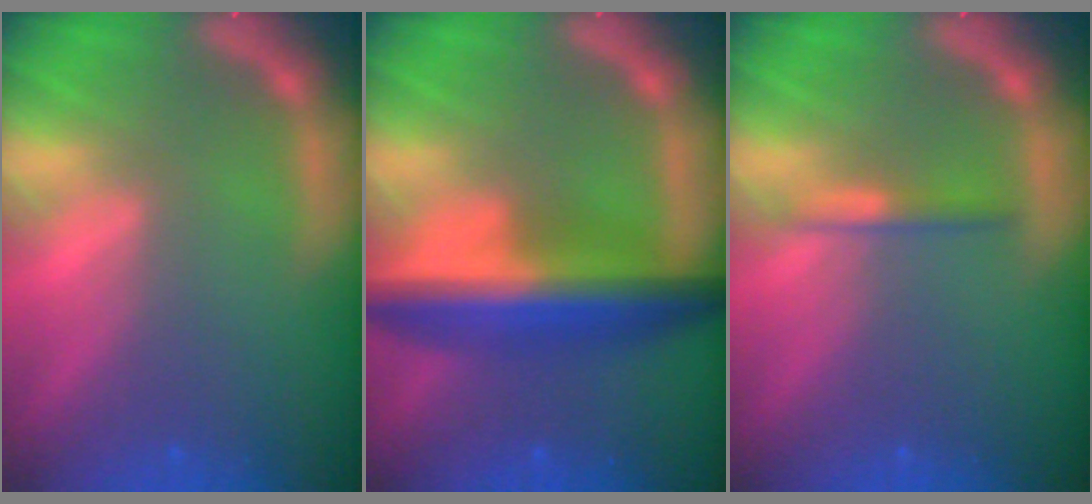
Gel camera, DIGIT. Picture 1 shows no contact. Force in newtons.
{"total": 8.4}
{"total": 1.4}